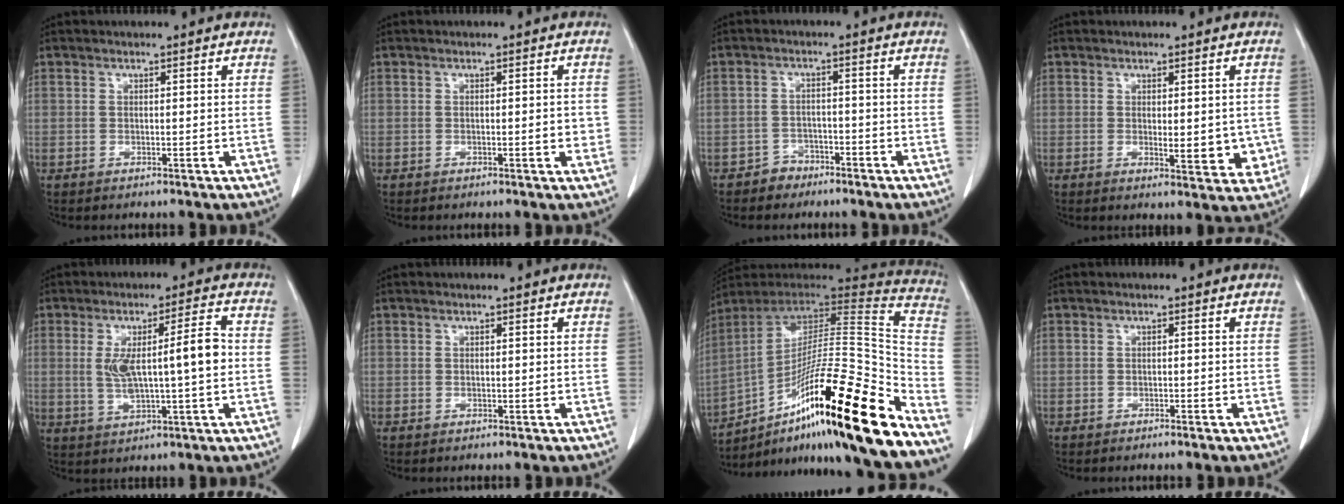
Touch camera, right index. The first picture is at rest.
{"total": 1.7, "force": [-0.3, 0.5, 1.6], "torque": [-0.023, 0.001, -0.004]}
{"total": 2.6, "force": [-2.1, 1.6, 0.0], "torque": [-0.005, 0.008, -0.036]}
{"total": 5.5, "force": [-0.6, 2.3, 5.0], "torque": [-0.054, -0.009, -0.003]}
{"total": 9.1, "force": [0.3, 1.3, 9.0], "torque": [-0.159, 0.015, 0.012]}
{"total": 0.0}
{"total": 31.8, "force": [-19.2, 2.1, 25.3], "torque": [-0.311, 0.001, -0.311]}
{"total": 0.6, "force": [-0.5, 0.0, 0.3], "torque": [-0.010, -0.001, -0.008]}